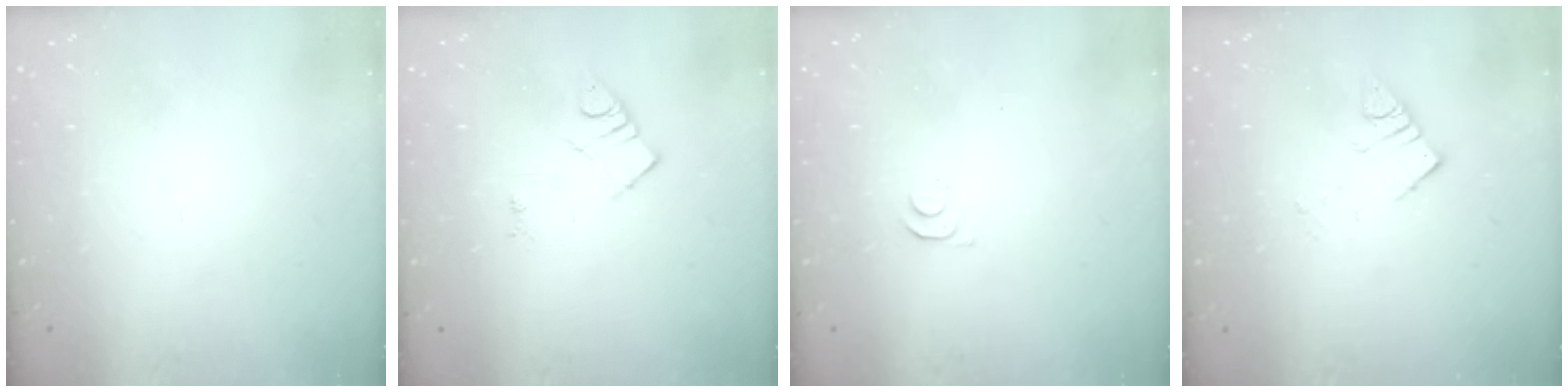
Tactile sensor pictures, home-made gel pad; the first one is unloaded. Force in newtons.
{"total": 4.5, "press": 4.4, "slide": 0.7}
{"total": 3.3, "press": 3.2, "slide": 0.4}
{"total": 4.9, "press": 4.8, "slide": 0.5}